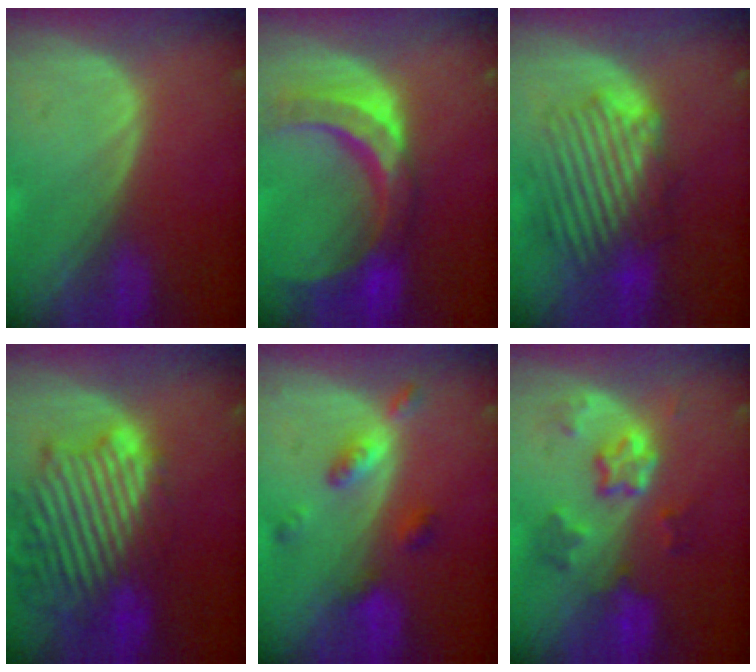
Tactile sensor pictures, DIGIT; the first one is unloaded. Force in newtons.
{"total": 11.2, "press": 9.6, "slide": 5.9}
{"total": 8.7, "press": 8.6, "slide": 1.3}
{"total": 13.7, "press": 11.7, "slide": 7.0}
{"total": 5.2, "press": 4.7, "slide": 2.2}
{"total": 7.1, "press": 6.3, "slide": 3.4}